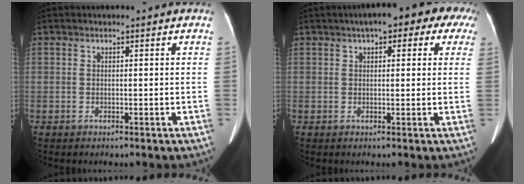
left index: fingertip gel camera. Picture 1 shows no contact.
{"total": 10.4, "force": [5.9, 4.1, 7.4], "torque": [-0.076, 0.044, 0.064]}